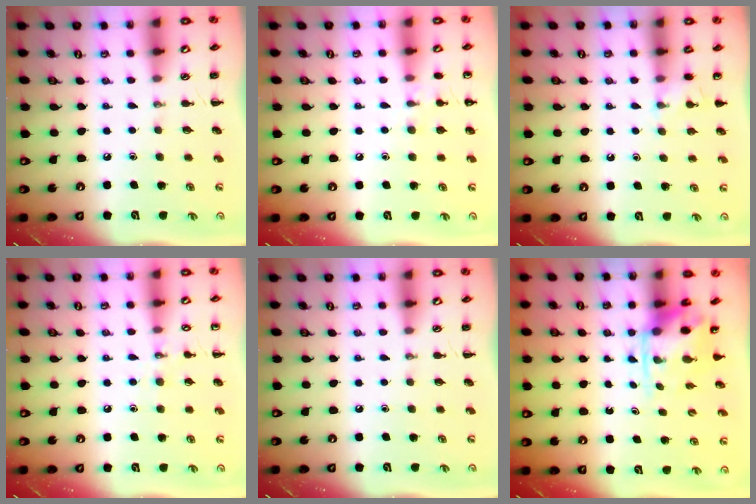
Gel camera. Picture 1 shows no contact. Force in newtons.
{"total": 5.7, "press": 5.4, "slide": 1.7}
{"total": 4.2, "press": 3.9, "slide": 1.4}
{"total": 6.7, "press": 6.5, "slide": 1.7}
{"total": 0.0}
{"total": 4.0, "press": 3.9, "slide": 1.0}